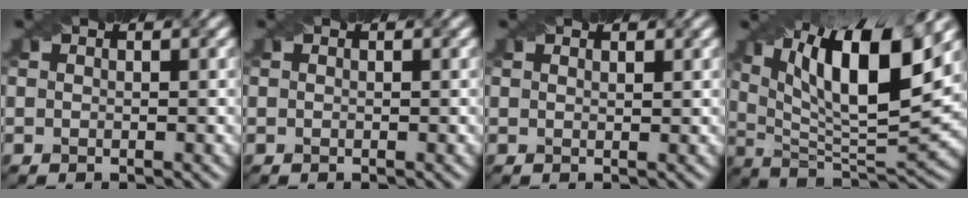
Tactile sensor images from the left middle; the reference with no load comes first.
{"total": 0.0}
{"total": 1.0, "force": [0.9, 0.2, 0.5], "torque": [-0.007, -0.005, 0.010]}
{"total": 13.3, "force": [5.9, 3.8, 11.4], "torque": [-0.186, 0.003, 0.102]}